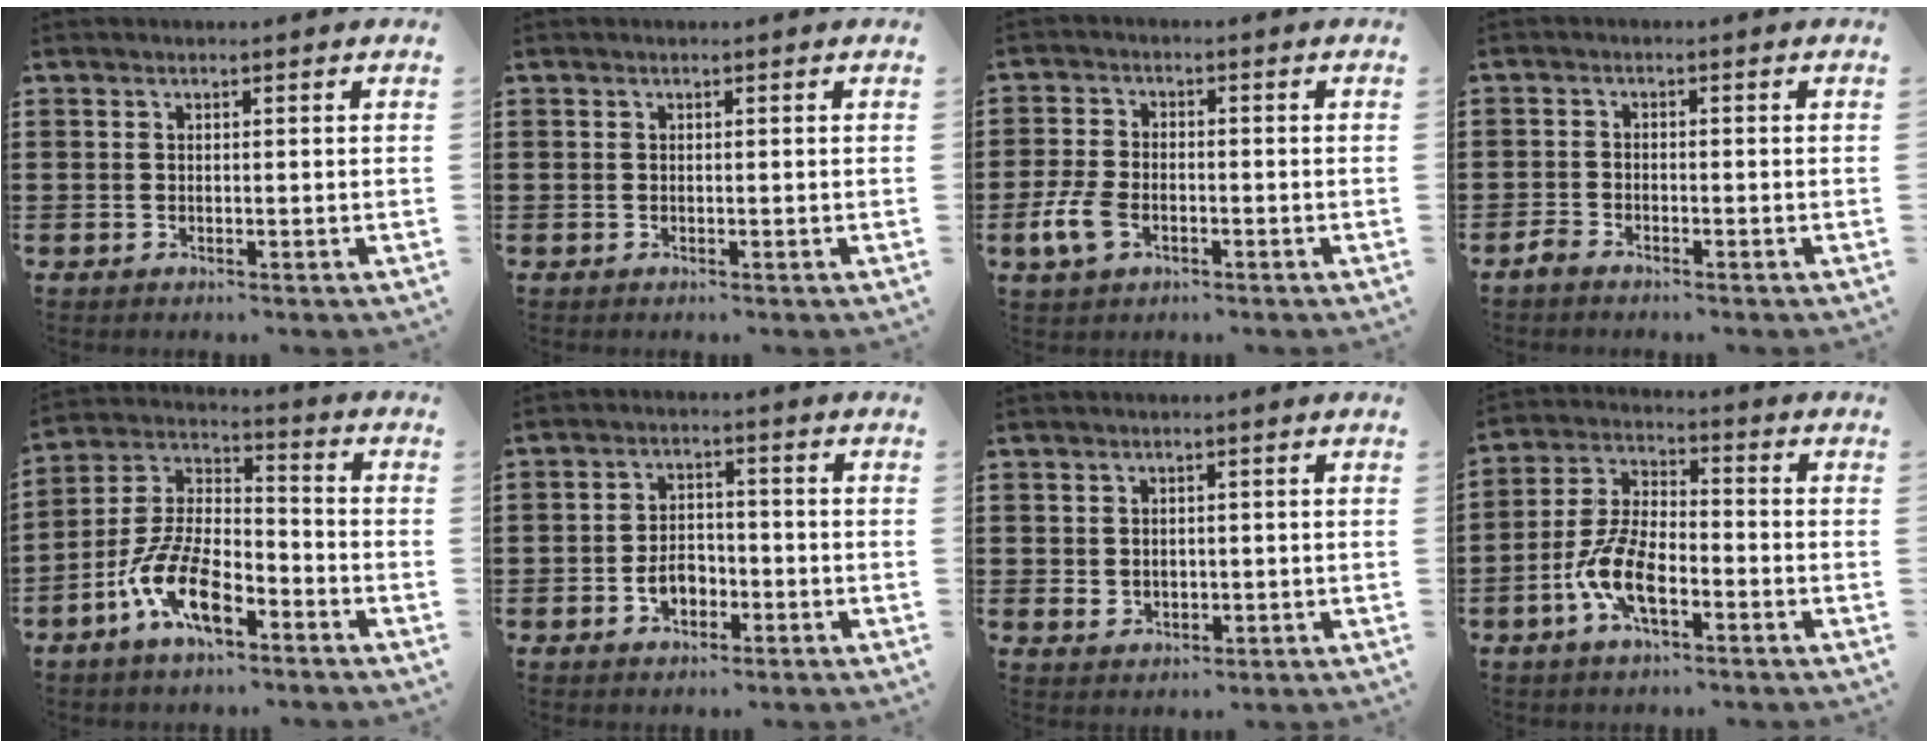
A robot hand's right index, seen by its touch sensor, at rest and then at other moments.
{"total": 0.0}
{"total": 5.3, "force": [-2.1, 3.0, 3.9], "torque": [-0.109, -0.007, -0.047]}
{"total": 1.5, "force": [-1.4, 0.4, 0.2], "torque": [-0.016, -0.001, -0.031]}
{"total": 11.2, "force": [-6.4, 4.3, 8.1], "torque": [-0.192, 0.000, -0.126]}
{"total": 4.2, "force": [-1.8, 2.7, 2.7], "torque": [-0.042, 0.000, -0.035]}
{"total": 1.6, "force": [0.6, 1.4, 0.6], "torque": [-0.016, 0.008, 0.009]}
{"total": 8.3, "force": [-3.7, 3.4, 6.5], "torque": [-0.164, -0.008, -0.077]}